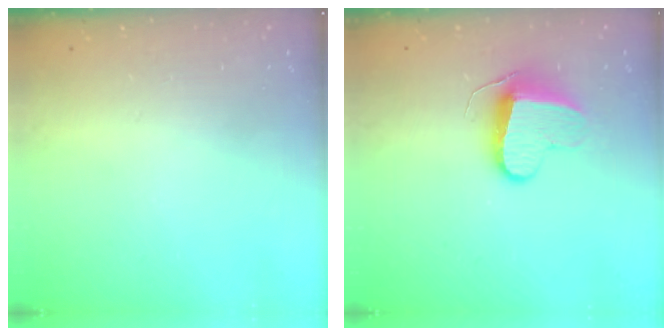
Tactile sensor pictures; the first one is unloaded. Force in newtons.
{"total": 11.2, "press": 11.1, "slide": 0.8}